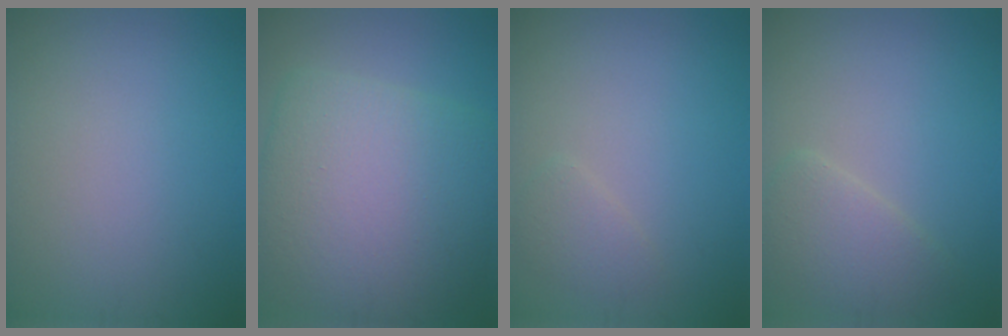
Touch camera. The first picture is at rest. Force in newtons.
{"total": 11.8, "press": 11.8, "slide": 0.3}
{"total": 1.3, "press": 1.3, "slide": 0.1}
{"total": 2.9, "press": 2.8, "slide": 0.4}